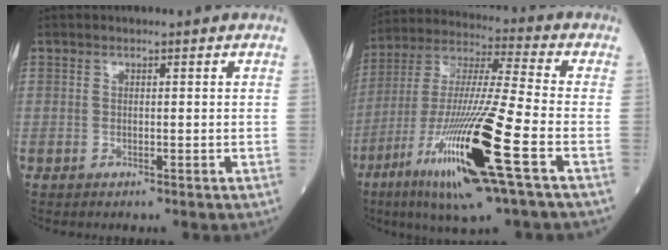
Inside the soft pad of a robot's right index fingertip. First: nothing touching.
{"total": 20.8, "force": [-8.5, 0.5, 18.9], "torque": [-0.388, -0.037, -0.161]}